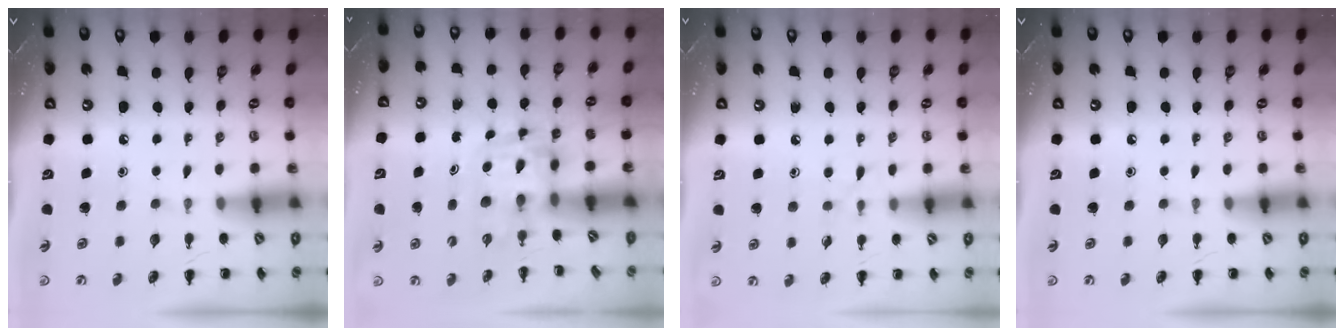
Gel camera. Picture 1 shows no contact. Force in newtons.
{"total": 3.6, "press": 3.5, "slide": 0.7}
{"total": 5.7, "press": 5.3, "slide": 2.0}
{"total": 0.0}